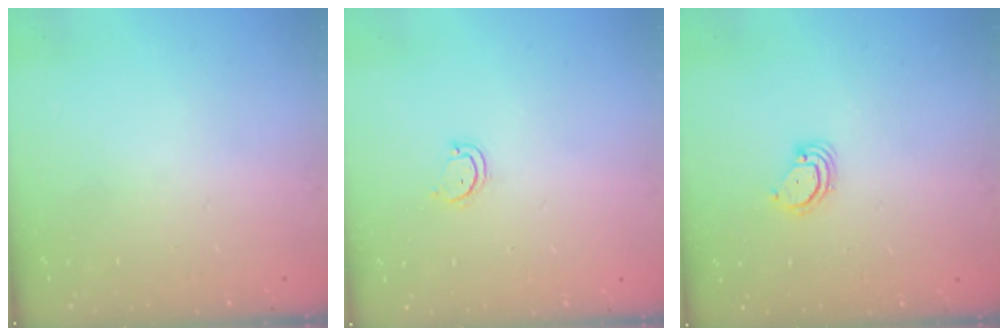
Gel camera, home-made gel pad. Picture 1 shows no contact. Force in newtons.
{"total": 2.7, "press": 2.6, "slide": 0.3}
{"total": 3.0, "press": 3.0, "slide": 0.2}